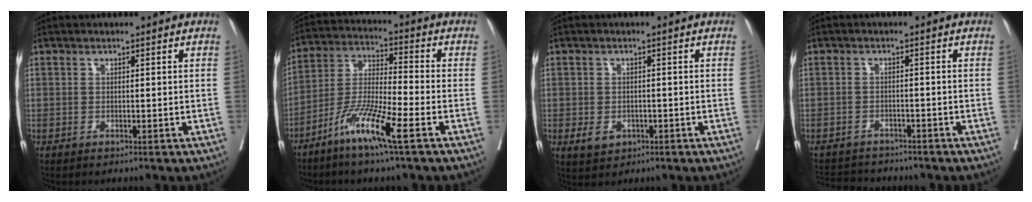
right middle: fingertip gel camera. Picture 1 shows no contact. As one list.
[{"total": 10.2, "force": [-5.9, -0.2, 8.3], "torque": [-0.170, -0.020, -0.122]}, {"total": 3.3, "force": [-1.3, 2.5, 1.6], "torque": [-0.024, 0.000, -0.010]}, {"total": 7.8, "force": [-7.2, 2.4, 1.5], "torque": [-0.026, 0.004, -0.106]}]